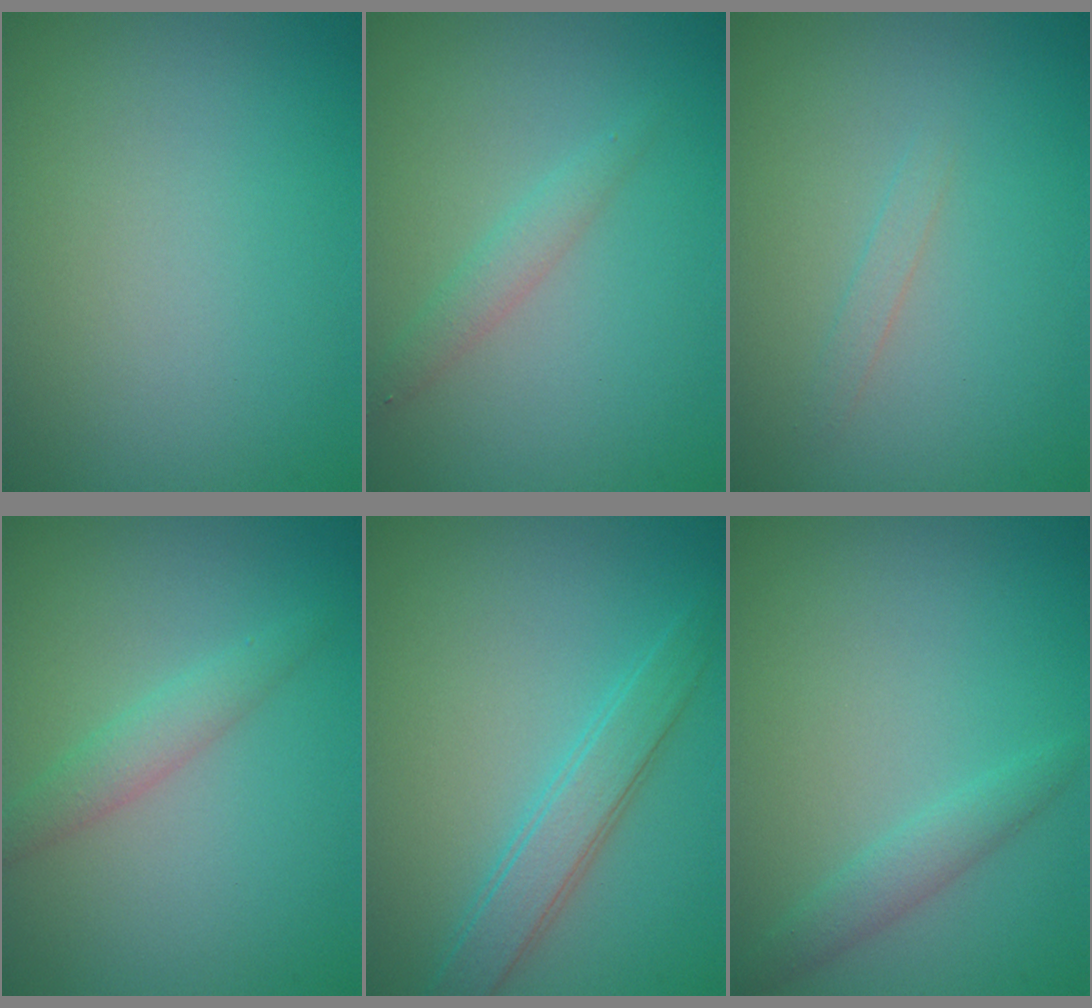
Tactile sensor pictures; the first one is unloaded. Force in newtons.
{"total": 1.5, "press": 1.5, "slide": 0.1}
{"total": 0.8, "press": 0.8, "slide": 0.0}
{"total": 1.9, "press": 1.9, "slide": 0.1}
{"total": 3.0, "press": 3.0, "slide": 0.1}
{"total": 1.7, "press": 1.7, "slide": 0.0}